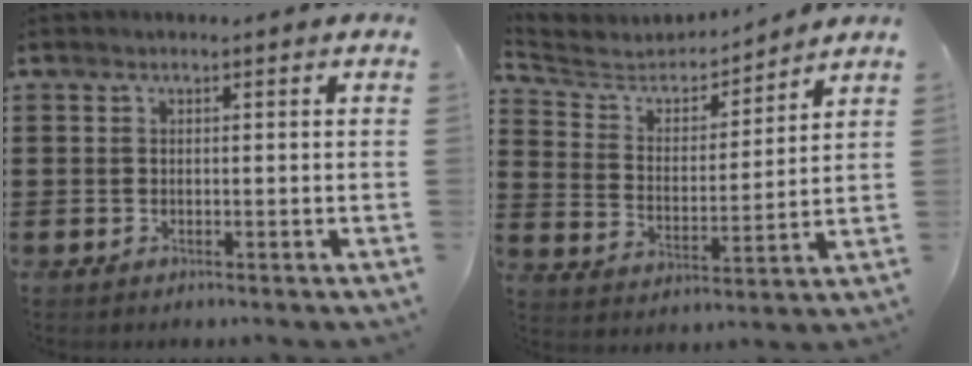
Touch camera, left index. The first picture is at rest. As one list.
[{"total": 4.7, "force": [4.4, 1.4, 0.4], "torque": [-0.042, -0.036, 0.070]}]